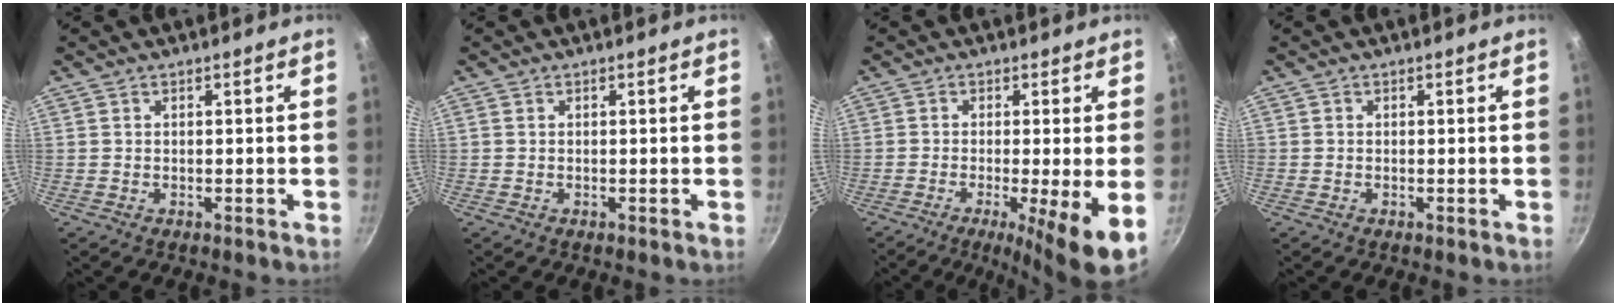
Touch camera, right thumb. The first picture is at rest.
{"total": 0.0}
{"total": 9.1, "force": [-2.4, 0.8, 8.7], "torque": [-0.139, -0.008, -0.037]}
{"total": 0.0}